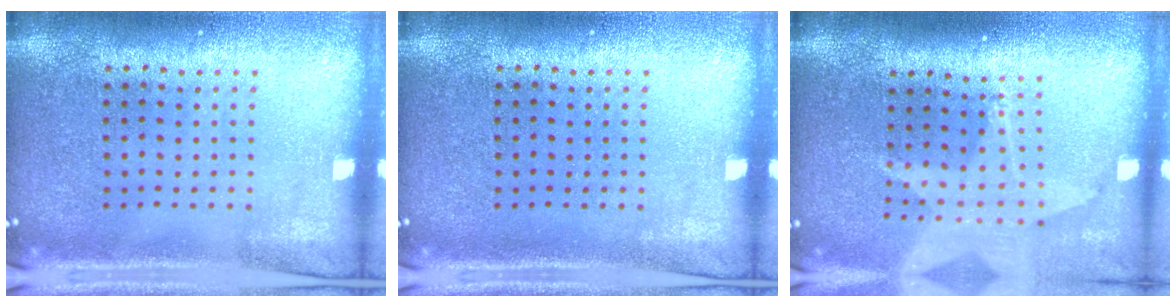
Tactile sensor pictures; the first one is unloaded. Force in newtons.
{"total": 0.0}
{"total": 1.8, "press": 1.4, "slide": 1.0}